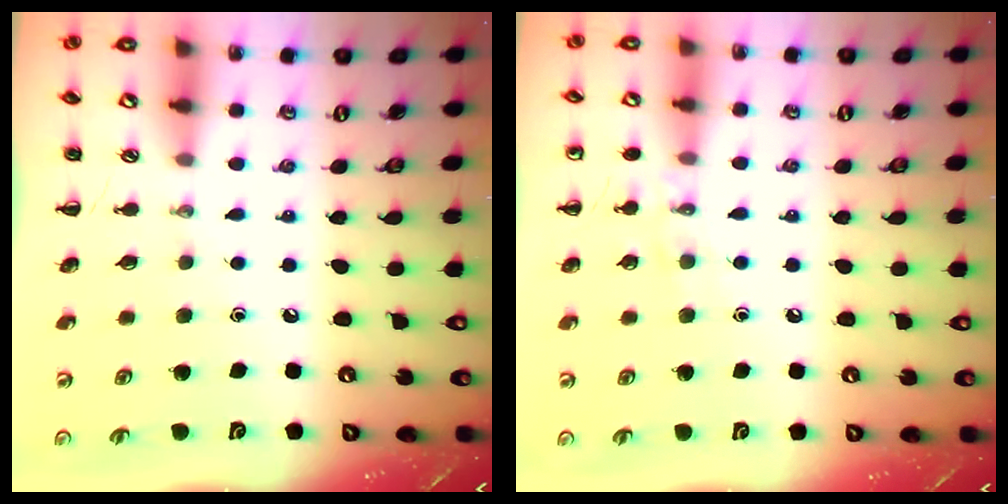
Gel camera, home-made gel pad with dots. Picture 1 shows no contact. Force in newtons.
{"total": 7.4, "press": 7.2, "slide": 1.7}